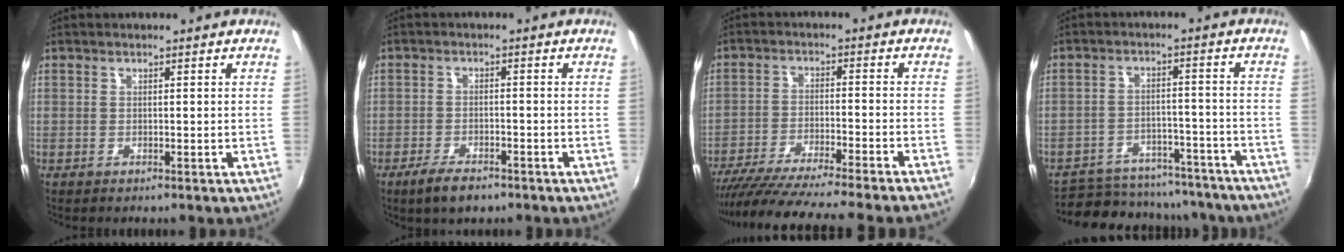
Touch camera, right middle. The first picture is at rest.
{"total": 5.3, "force": [-3.8, 2.1, 2.9], "torque": [-0.075, -0.009, -0.068]}
{"total": 18.8, "force": [-16.7, -1.7, 8.5], "torque": [-0.156, -0.047, -0.260]}
{"total": 22.6, "force": [-19.6, 8.4, 7.6], "torque": [-0.161, 0.019, -0.244]}